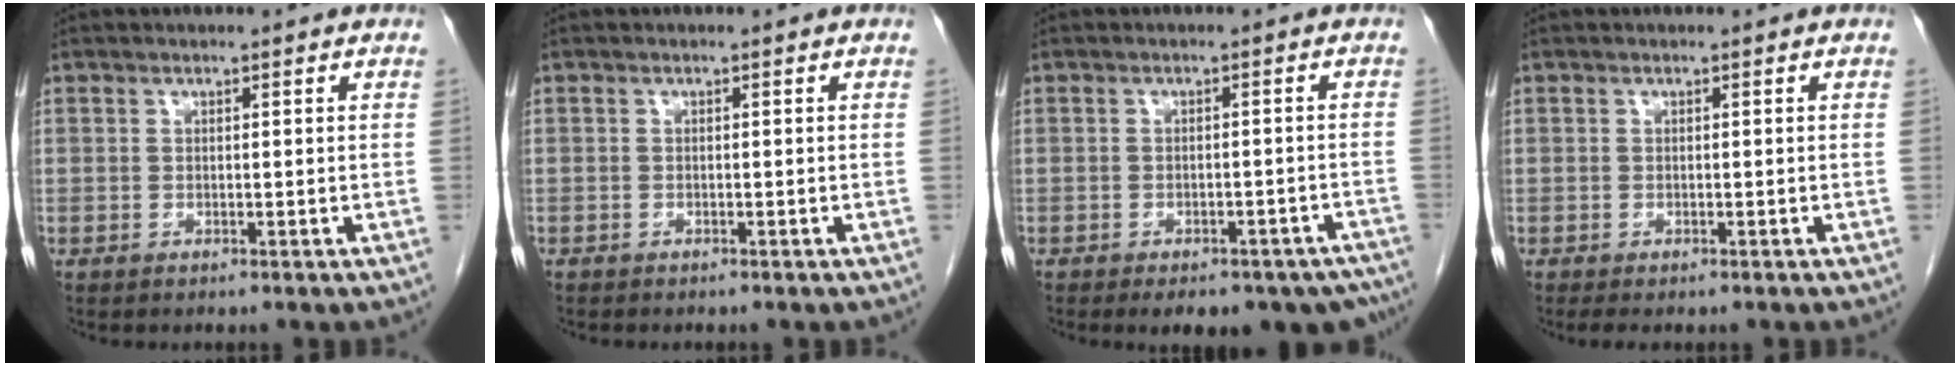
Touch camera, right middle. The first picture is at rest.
{"total": 0.6, "force": [-0.6, 0.2, 0.2], "torque": [-0.007, 0.000, -0.009]}
{"total": 14.7, "force": [-11.2, 6.7, 6.7], "torque": [-0.080, 0.008, -0.124]}
{"total": 2.0, "force": [-1.5, 0.7, 1.0], "torque": [-0.017, -0.006, -0.017]}